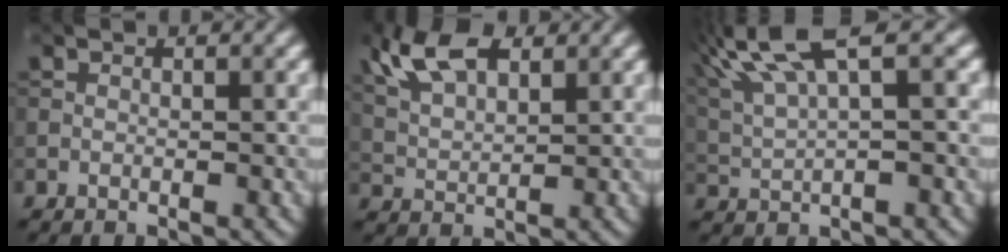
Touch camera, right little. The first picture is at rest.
{"total": 6.4, "force": [3.4, 3.1, 4.4], "torque": [-0.103, 0.013, 0.064]}
{"total": 7.7, "force": [4.2, 2.0, 6.2], "torque": [-0.131, 0.024, 0.083]}